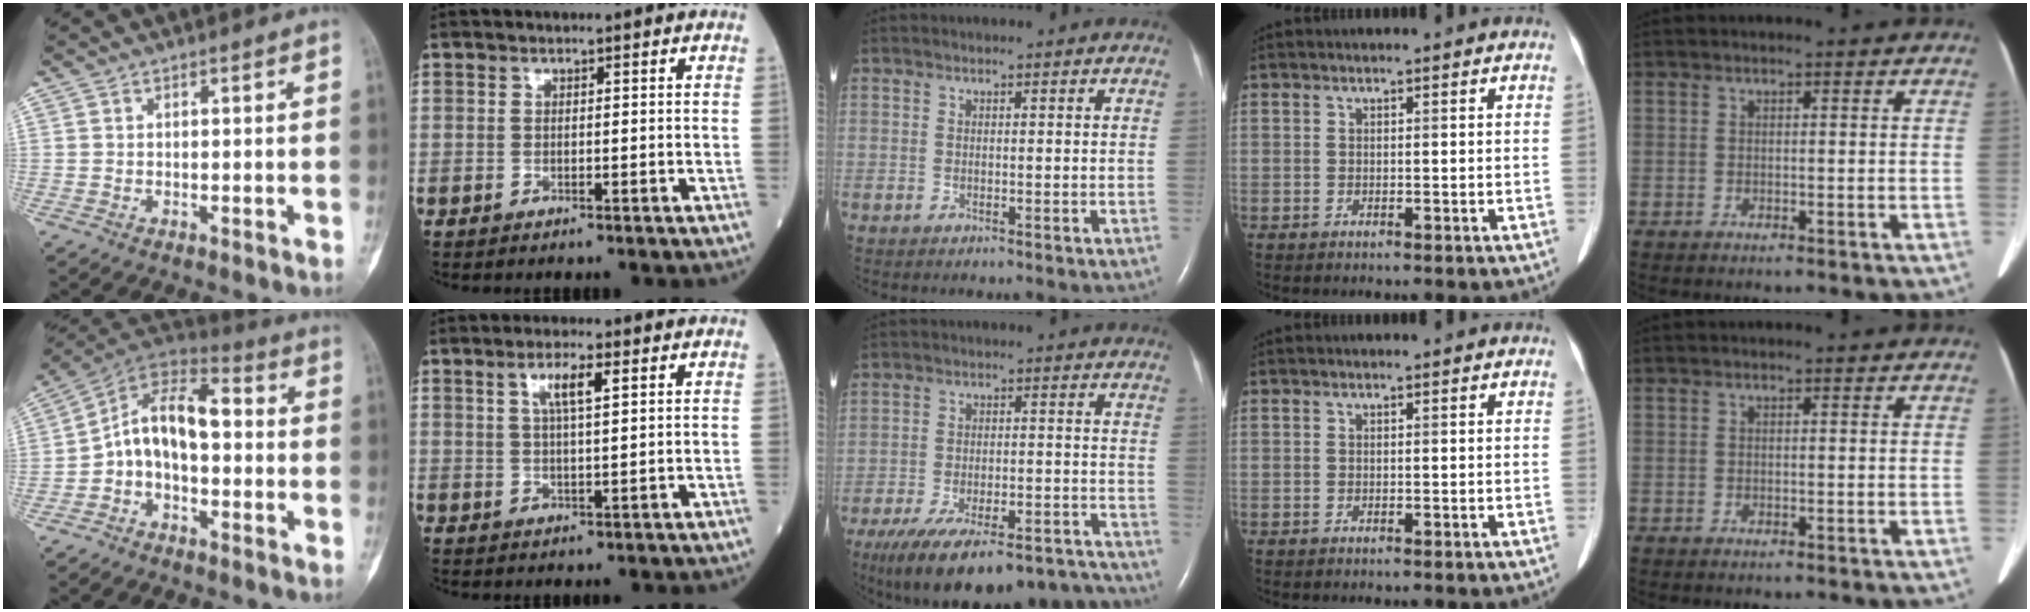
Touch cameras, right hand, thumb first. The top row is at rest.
{"thumb": {"total": 12.6, "force": [-0.9, 7.8, 9.9], "torque": [-0.148, 0.053, -0.029]}, "index": {"total": 4.7, "force": [1.9, 0.6, 4.2], "torque": [-0.080, 0.004, 0.036]}, "middle": {"total": 21.2, "force": [-17.6, 6.4, 10.0], "torque": [-0.141, 0.001, -0.245]}}